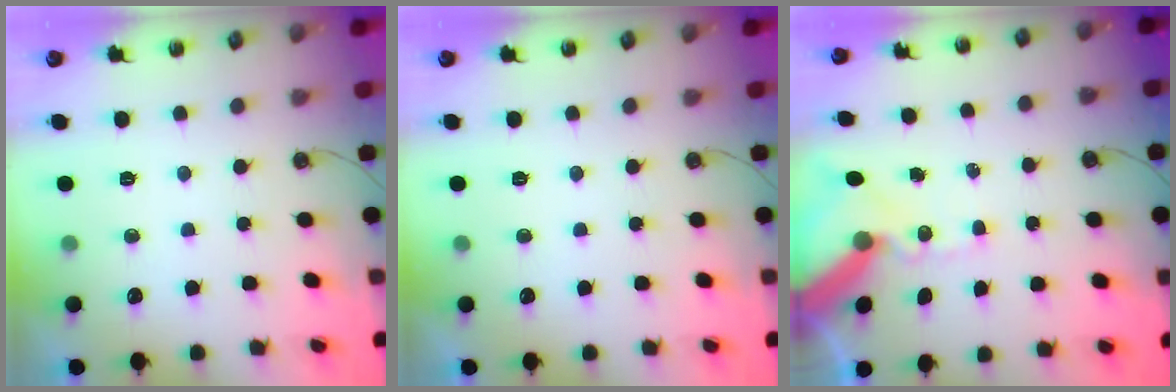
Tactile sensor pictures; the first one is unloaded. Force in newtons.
{"total": 0.0}
{"total": 12.7, "press": 12.5, "slide": 1.9}